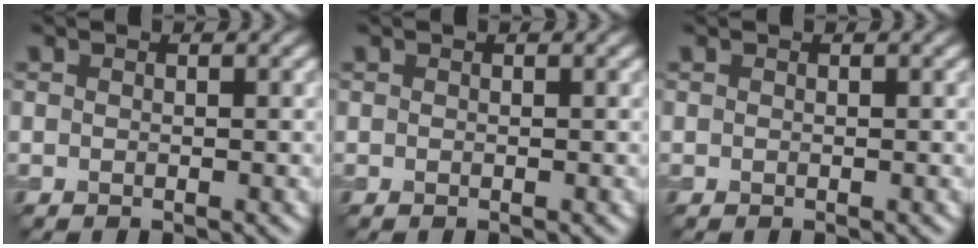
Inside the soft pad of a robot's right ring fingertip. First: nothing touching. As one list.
[{"total": 0.0}, {"total": 0.0}]